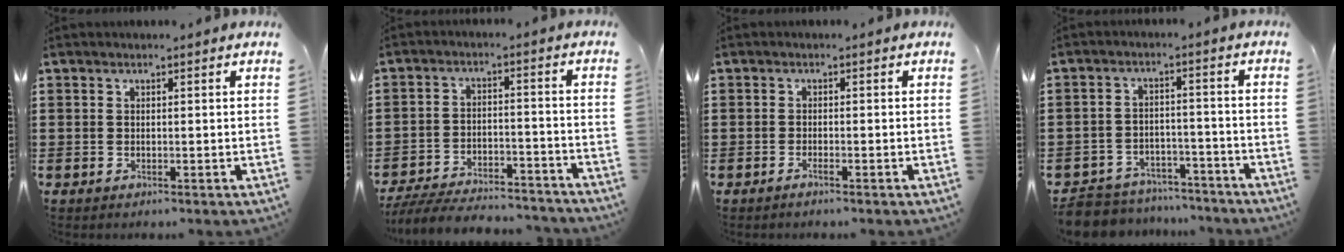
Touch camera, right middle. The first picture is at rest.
{"total": 7.1, "force": [-6.8, 0.8, 1.8], "torque": [-0.038, 0.006, -0.134]}
{"total": 0.9, "force": [-0.6, 0.0, 0.6], "torque": [-0.012, -0.003, -0.012]}
{"total": 6.3, "force": [-6.2, 1.2, 0.3], "torque": [-0.016, 0.013, -0.126]}